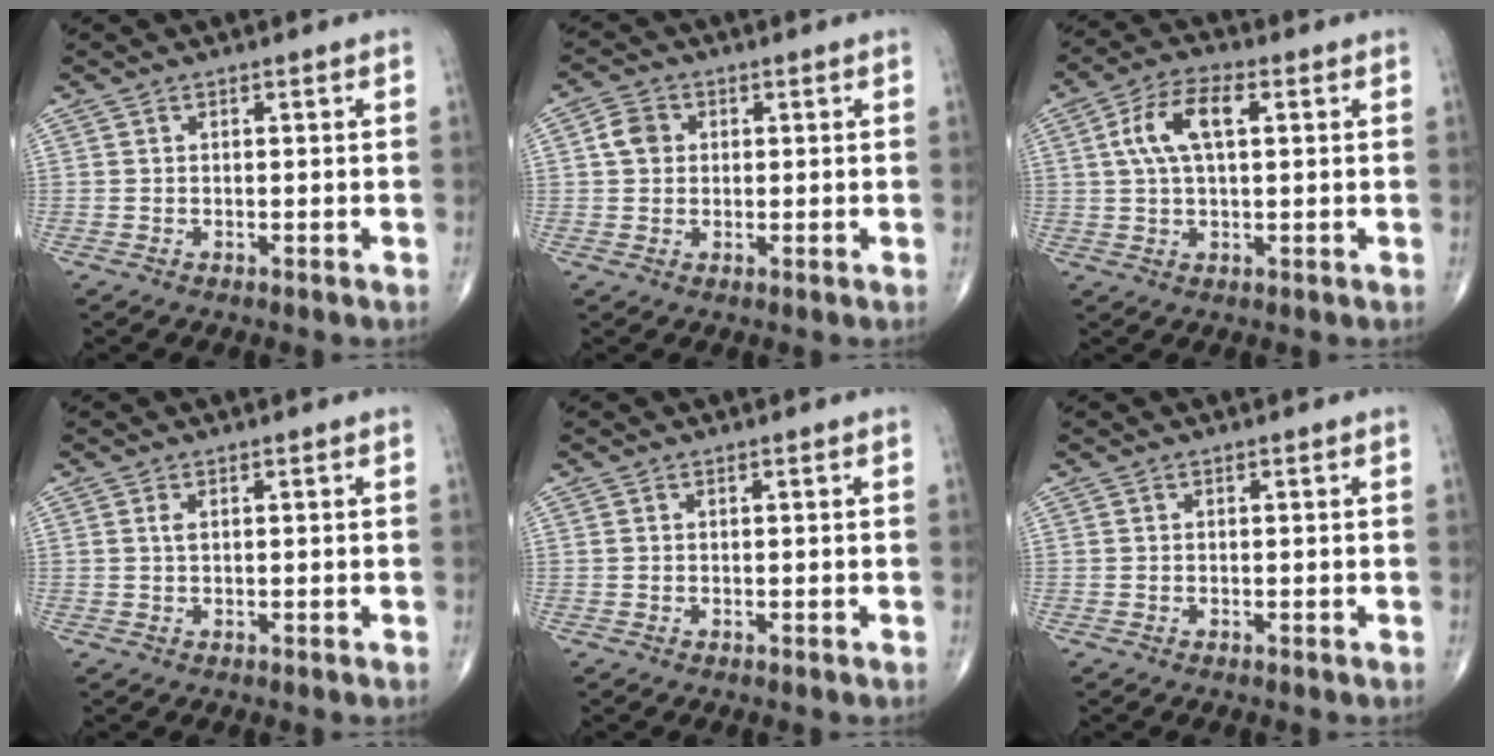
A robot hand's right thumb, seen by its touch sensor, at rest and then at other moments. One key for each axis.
{"total": 4.0, "fx": 0.7, "fy": 3.4, "fz": 2.0, "tx": -0.030, "ty": 0.005, "tz": 0.007}
{"total": 8.9, "fx": 2.1, "fy": 4.1, "fz": 7.7, "tx": -0.152, "ty": 0.019, "tz": 0.035}
{"total": 1.0, "fx": 0.4, "fy": 0.4, "fz": 0.9, "tx": -0.019, "ty": 0.004, "tz": 0.008}
{"total": 0.0}
{"total": 0.0}